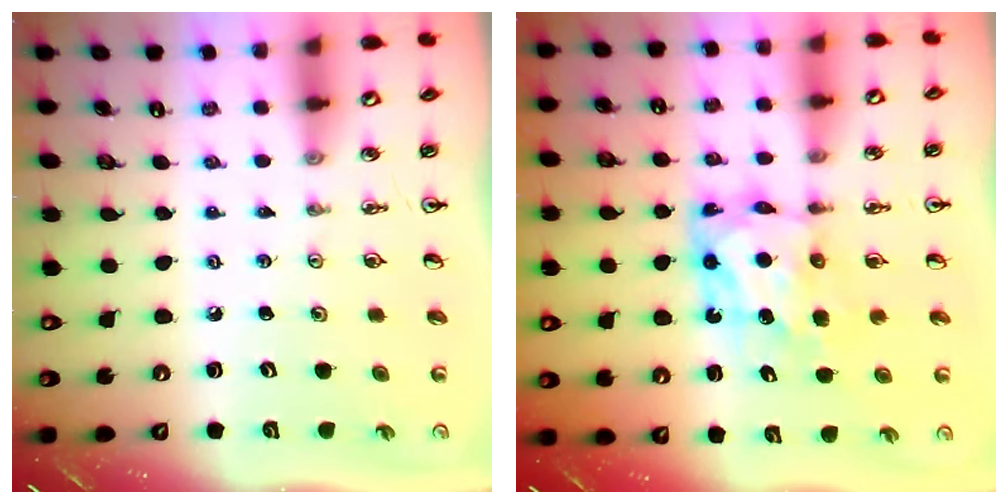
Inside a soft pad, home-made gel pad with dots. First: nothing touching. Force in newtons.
{"total": 8.0, "press": 7.9, "slide": 0.7}